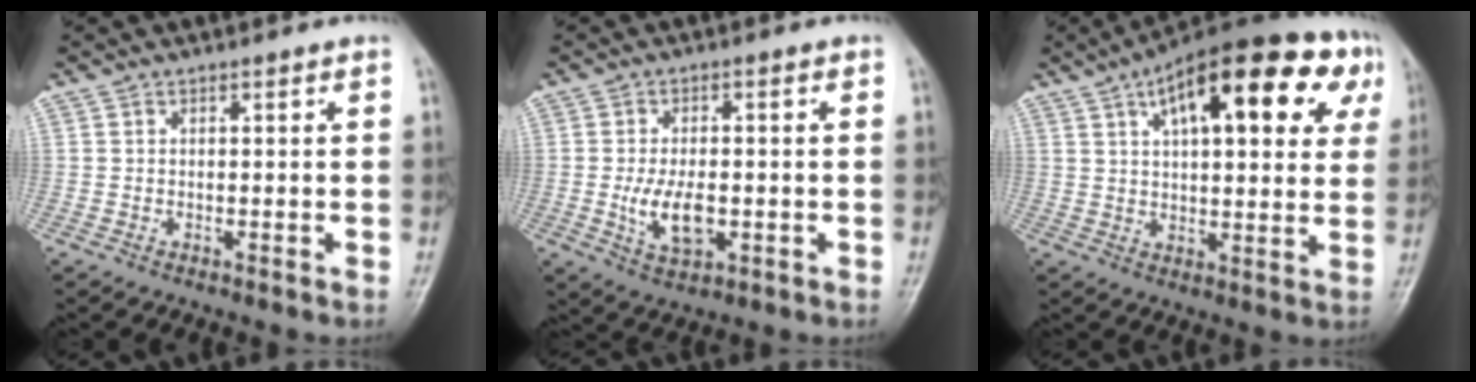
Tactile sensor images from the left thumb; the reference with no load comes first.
{"total": 7.2, "force": [-1.3, 3.8, 6.0], "torque": [-0.109, -0.003, -0.017]}
{"total": 24.5, "force": [10.2, 9.9, 19.9], "torque": [-0.261, 0.022, 0.141]}